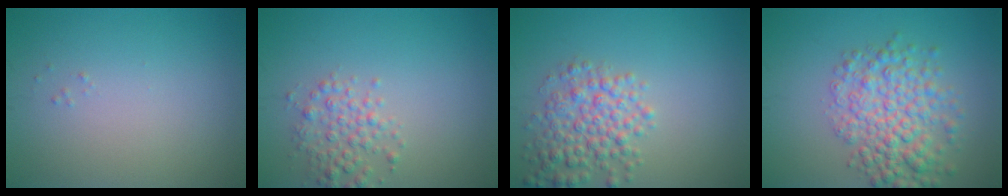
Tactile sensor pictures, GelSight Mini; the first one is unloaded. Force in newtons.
{"total": 2.7, "press": 2.7, "slide": 0.1}
{"total": 4.5, "press": 4.5, "slide": 0.1}
{"total": 6.1, "press": 6.1, "slide": 0.1}